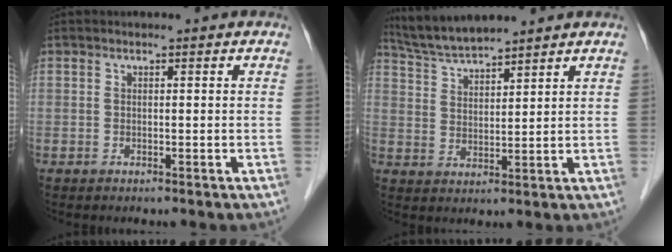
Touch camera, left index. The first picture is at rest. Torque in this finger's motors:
{"motor_torque": [-0.12, -0.24, 0.04, 0.02]}